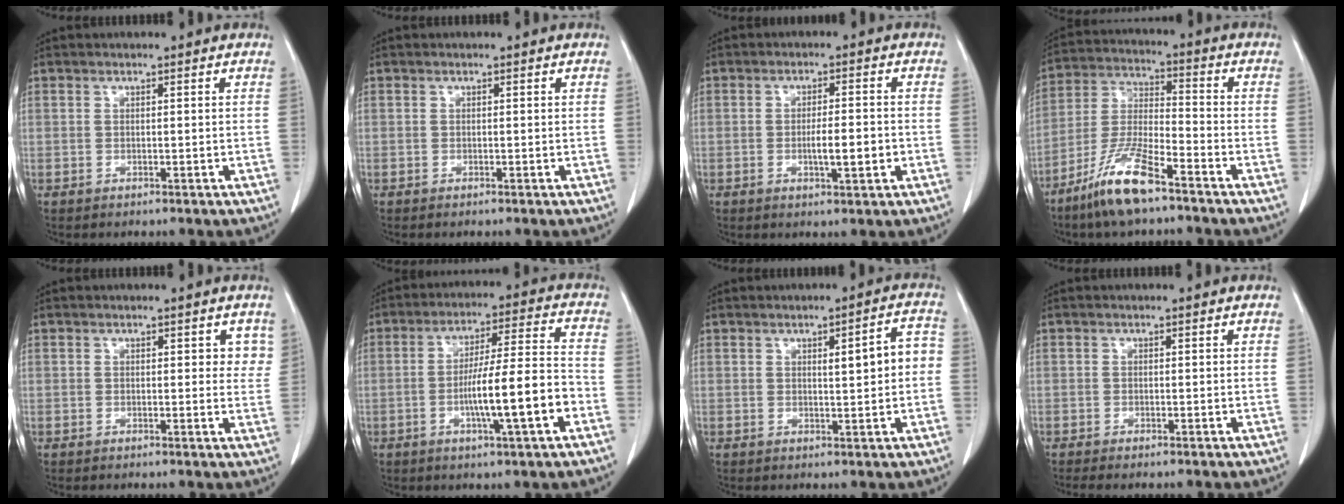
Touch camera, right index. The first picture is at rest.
{"total": 0.0}
{"total": 4.7, "force": [-1.1, 0.5, 4.5], "torque": [-0.077, -0.004, -0.015]}
{"total": 11.2, "force": [-7.6, 1.6, 8.1], "torque": [-0.174, -0.021, -0.148]}
{"total": 2.5, "force": [1.1, 1.5, 1.6], "torque": [-0.006, 0.002, 0.008]}
{"total": 10.6, "force": [-3.4, -0.1, 10.0], "torque": [-0.168, 0.003, -0.056]}
{"total": 5.2, "force": [0.3, 1.1, 5.0], "torque": [-0.067, 0.016, 0.005]}
{"total": 1.8, "force": [-1.5, 0.0, 0.9], "torque": [-0.014, -0.004, -0.023]}